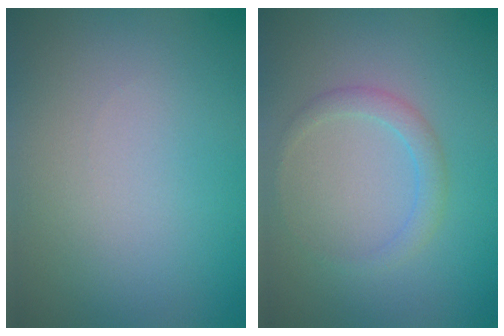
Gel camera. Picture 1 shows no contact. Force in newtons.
{"total": 1.6, "press": 1.6, "slide": 0.0}